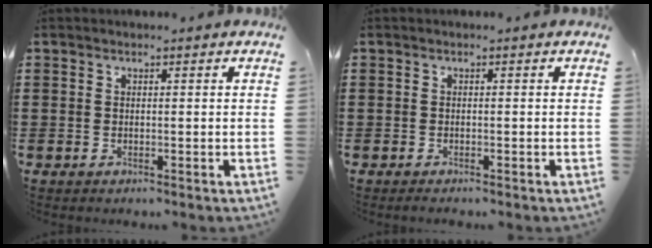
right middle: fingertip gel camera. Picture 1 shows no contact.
{"total": 0.5, "force": [-0.5, 0.1, 0.2], "torque": [-0.005, -0.003, -0.008]}